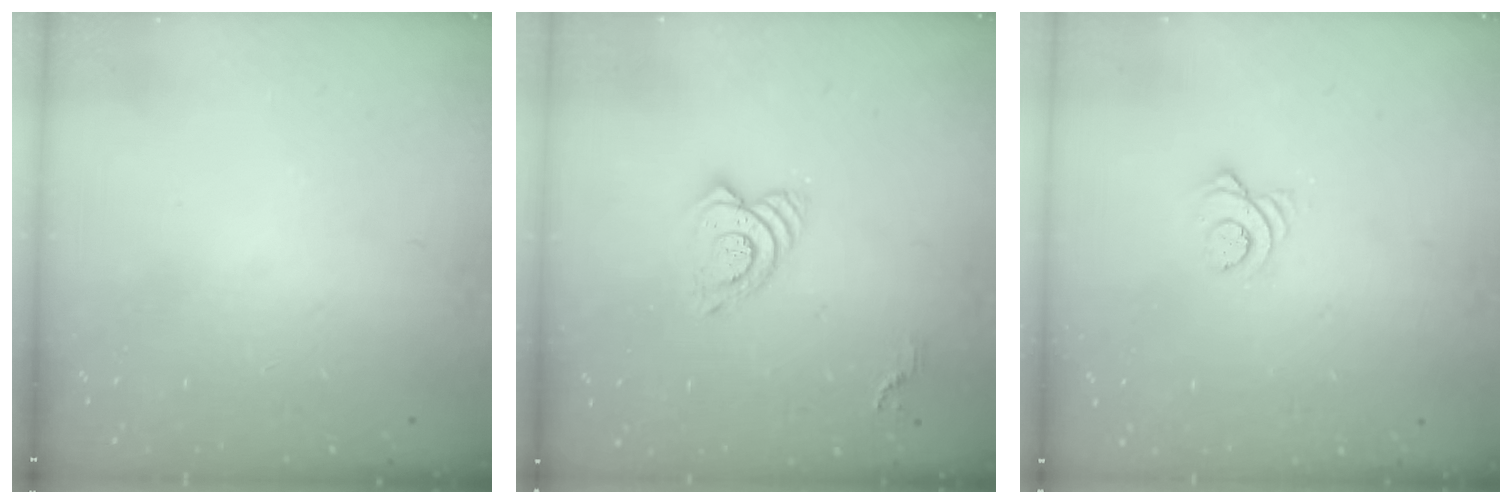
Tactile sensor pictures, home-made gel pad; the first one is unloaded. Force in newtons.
{"total": 9.4, "press": 9.4, "slide": 1.0}
{"total": 3.3, "press": 3.3, "slide": 0.2}